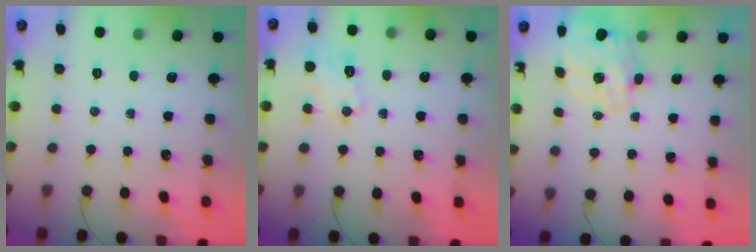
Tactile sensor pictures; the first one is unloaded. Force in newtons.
{"total": 5.8, "press": 5.7, "slide": 0.9}
{"total": 2.3, "press": 2.1, "slide": 1.1}